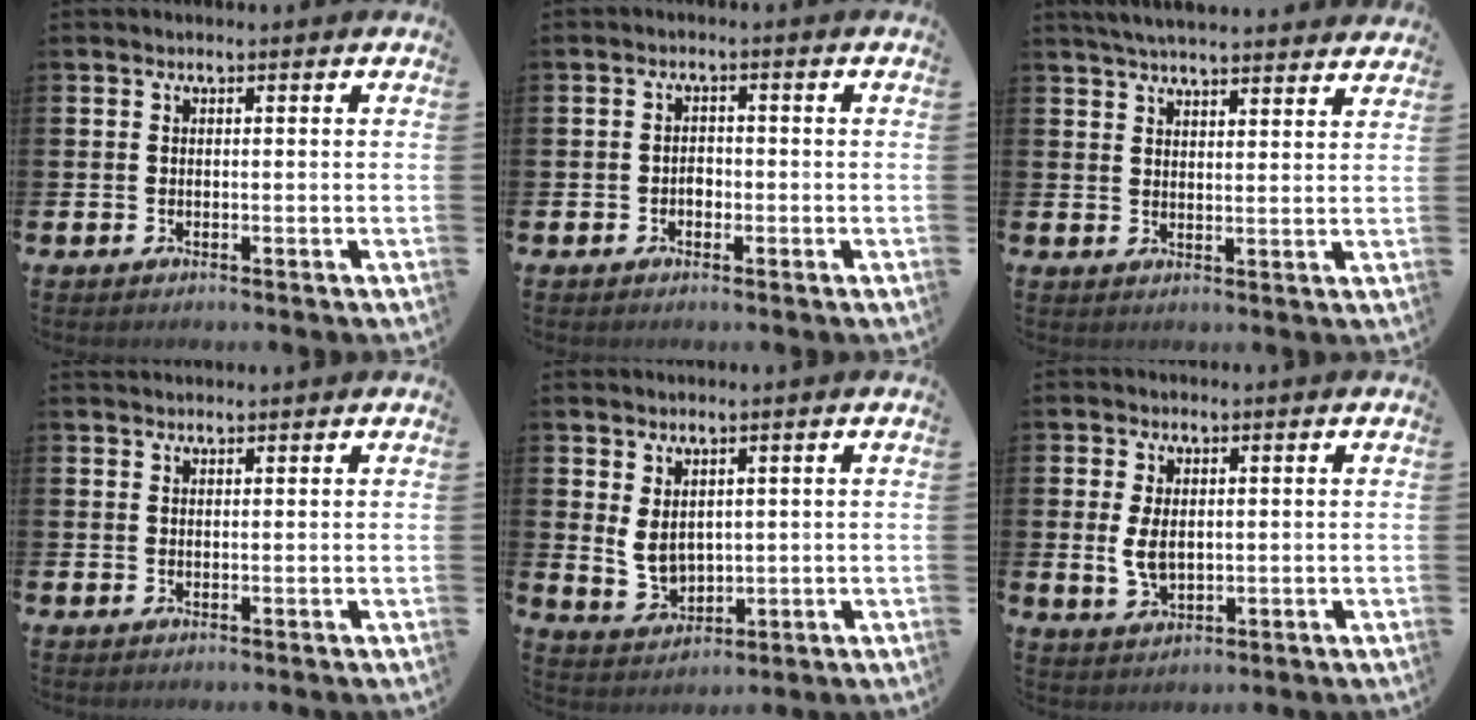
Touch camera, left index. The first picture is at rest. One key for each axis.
{"total": 1.5, "fx": -0.5, "fy": 1.1, "fz": 0.8, "tx": 0.000, "ty": -0.005, "tz": -0.014}
{"total": 4.8, "fx": 4.7, "fy": 0.2, "fz": 0.9, "tx": -0.028, "ty": -0.022, "tz": 0.085}
{"total": 1.1, "fx": 1.1, "fy": 0.2, "fz": 0.0, "tx": 0.006, "ty": -0.001, "tz": 0.019}
{"total": 3.6, "fx": 1.9, "fy": 2.1, "fz": 2.2, "tx": -0.032, "ty": -0.008, "tz": 0.032}
{"total": 3.8, "fx": 0.7, "fy": 2.1, "fz": 3.1, "tx": -0.047, "ty": 0.000, "tz": 0.009}